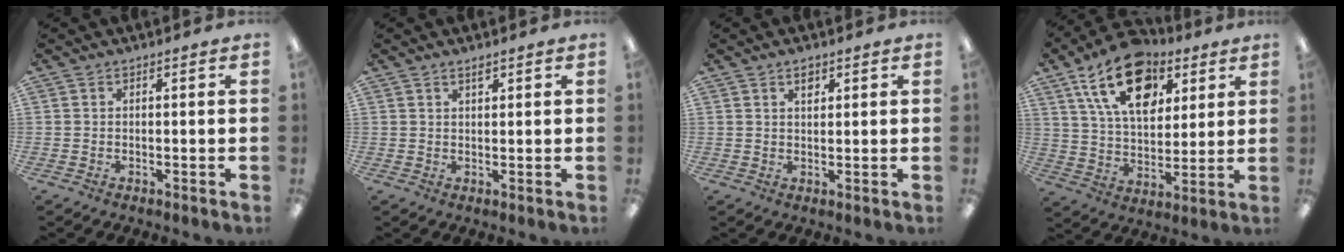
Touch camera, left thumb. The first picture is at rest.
{"total": 1.6, "force": [1.4, 0.4, 0.7], "torque": [-0.006, -0.005, 0.024]}
{"total": 2.6, "force": [1.7, 1.3, 1.4], "torque": [-0.016, -0.004, 0.027]}
{"total": 18.9, "force": [10.1, 11.3, 11.3], "torque": [-0.183, -0.031, 0.179]}